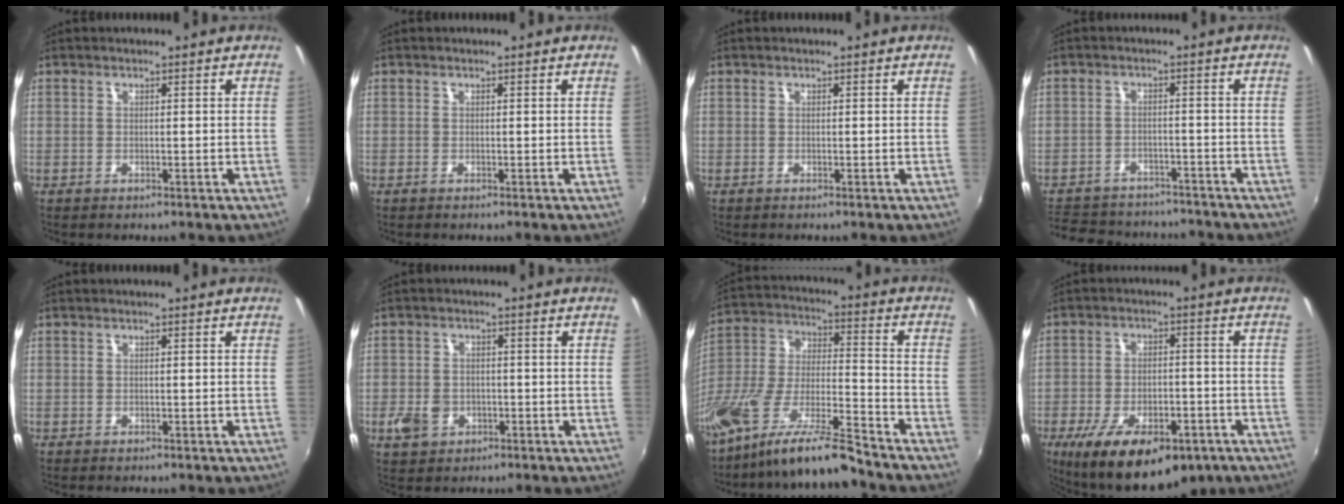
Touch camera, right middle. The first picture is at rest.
{"total": 0.0}
{"total": 0.0}
{"total": 14.3, "force": [-11.6, 7.1, 4.4], "torque": [-0.118, 0.032, -0.158]}
{"total": 0.0}
{"total": 5.9, "force": [-2.2, 4.7, 2.8], "torque": [-0.072, 0.002, -0.033]}
{"total": 16.6, "force": [-13.1, 1.8, 10.0], "torque": [-0.202, -0.019, -0.250]}
{"total": 18.9, "force": [-11.5, 8.5, 12.4], "torque": [-0.236, -0.029, -0.161]}